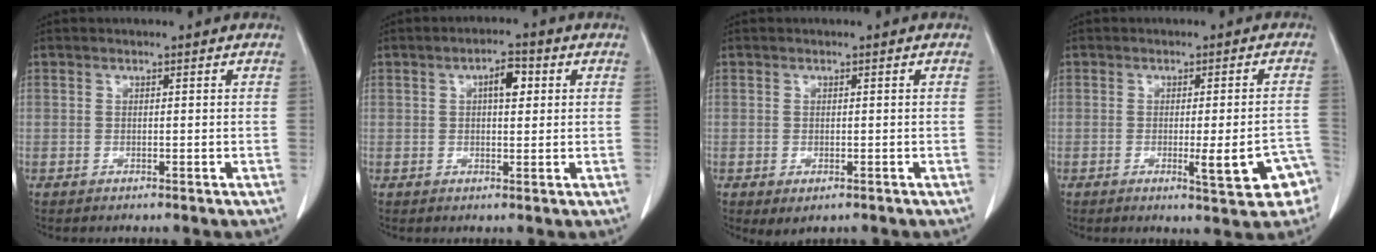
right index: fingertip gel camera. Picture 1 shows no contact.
{"total": 3.8, "force": [1.1, 1.4, 3.4], "torque": [-0.056, 0.008, 0.015]}
{"total": 1.9, "force": [-0.9, 1.0, 1.4], "torque": [-0.021, -0.005, -0.003]}
{"total": 7.4, "force": [-3.0, 1.1, 6.7], "torque": [-0.077, 0.004, -0.034]}